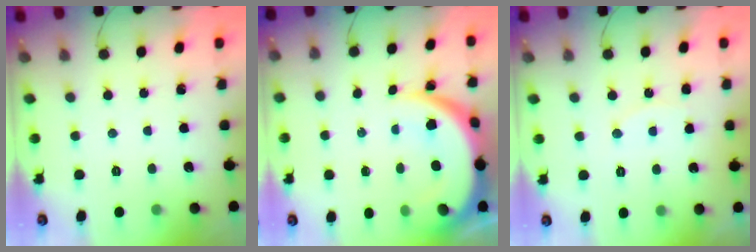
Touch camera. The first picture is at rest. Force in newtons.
{"total": 11.1, "press": 11.1, "slide": 0.8}
{"total": 6.5, "press": 6.2, "slide": 2.1}